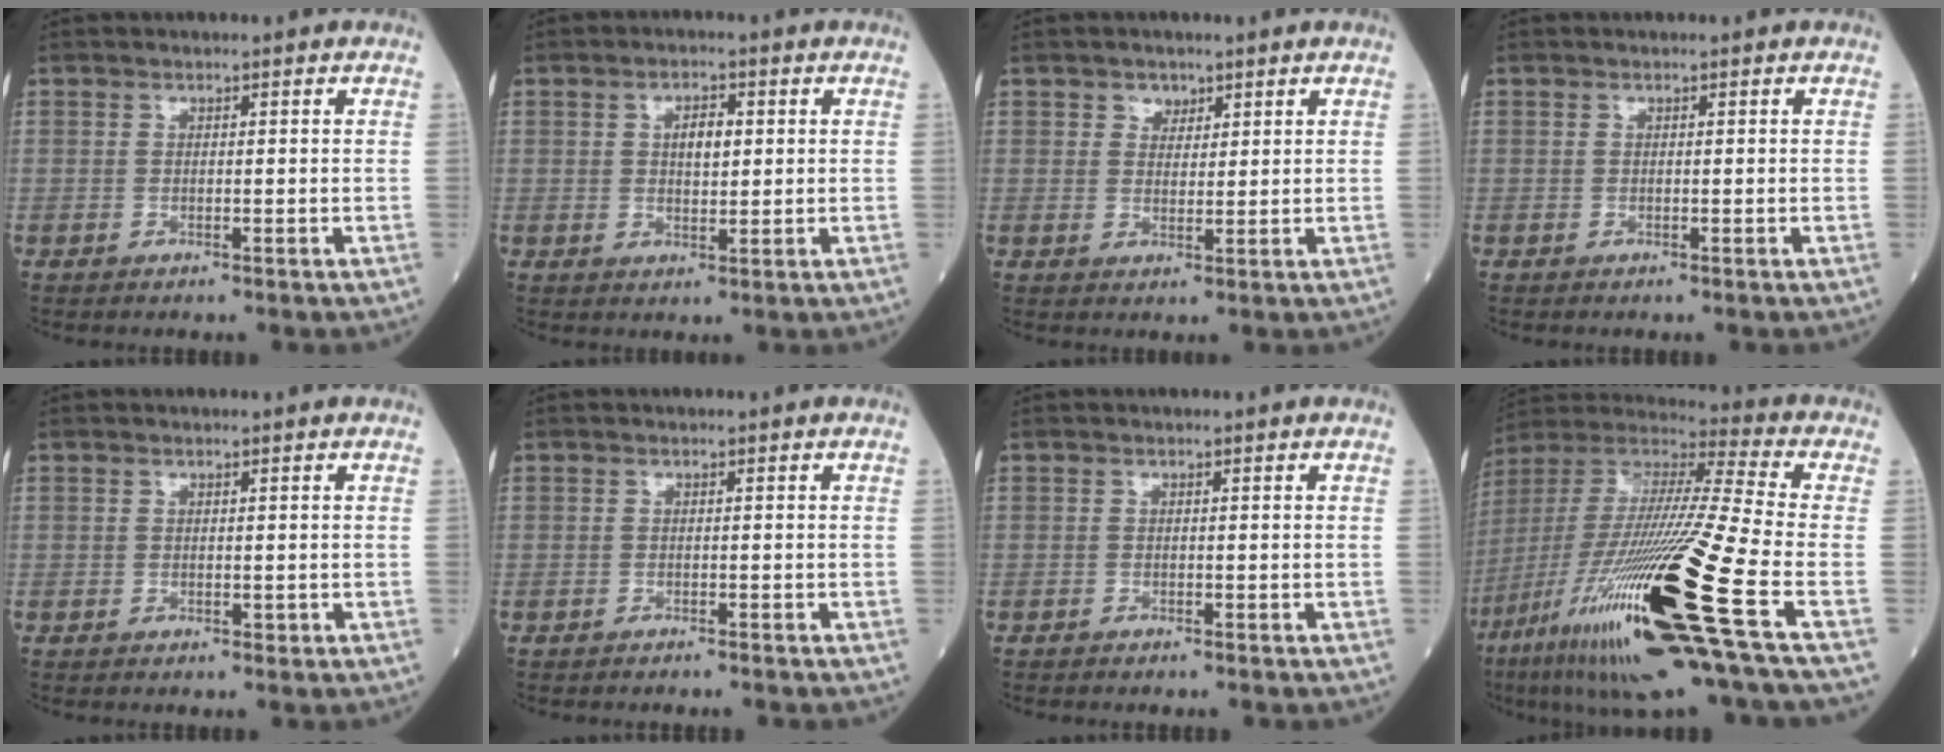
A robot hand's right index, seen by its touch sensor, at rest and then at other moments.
{"total": 3.6, "force": [0.8, 1.5, 3.1], "torque": [-0.051, 0.001, 0.012]}
{"total": 2.1, "force": [1.4, 1.5, 0.6], "torque": [-0.007, -0.001, 0.022]}
{"total": 0.0}
{"total": 0.6, "force": [0.0, 0.5, 0.3], "torque": [0.001, 0.001, 0.000]}
{"total": 1.7, "force": [-1.6, 0.1, 0.6], "torque": [-0.011, 0.000, -0.020]}
{"total": 0.7, "force": [-0.7, 0.0, 0.2], "torque": [-0.002, 0.000, -0.012]}
{"total": 30.6, "force": [-12.0, 1.3, 28.1], "torque": [-0.537, -0.070, -0.223]}